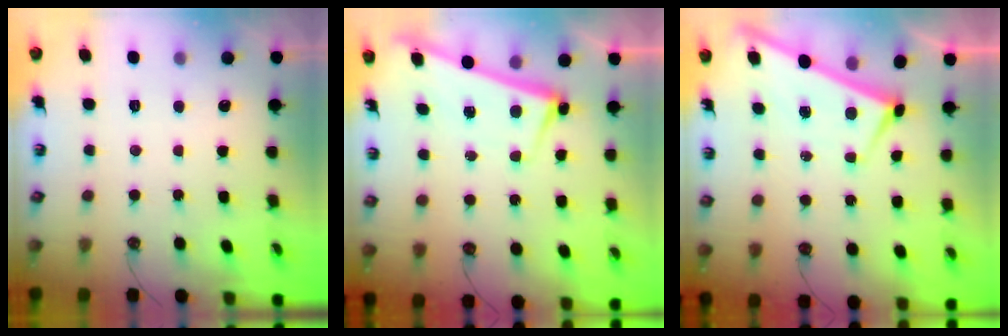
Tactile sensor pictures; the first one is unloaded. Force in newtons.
{"total": 2.7, "press": 2.5, "slide": 1.0}
{"total": 1.8, "press": 1.8, "slide": 0.1}